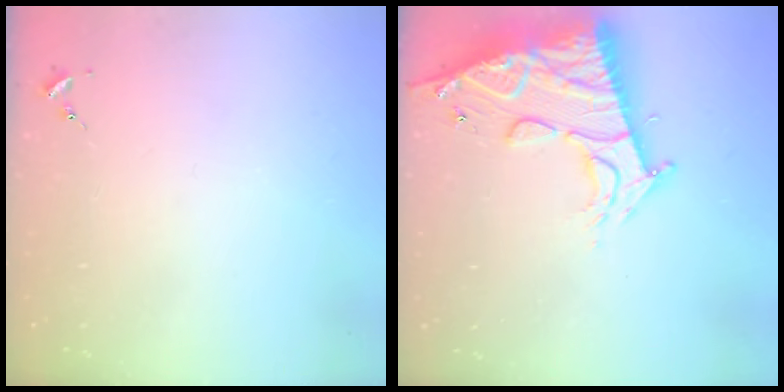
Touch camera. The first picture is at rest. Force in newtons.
{"total": 18.9, "press": 18.8, "slide": 1.8}